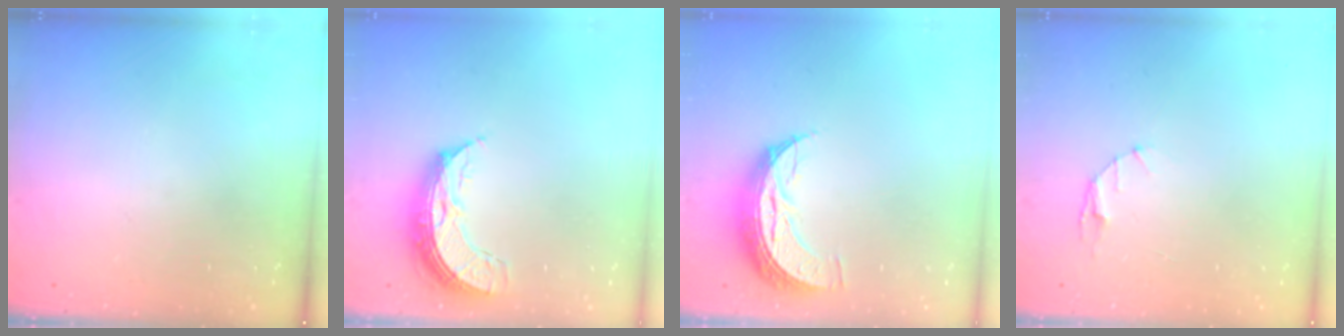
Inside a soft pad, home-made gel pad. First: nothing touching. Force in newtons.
{"total": 8.6, "press": 8.6, "slide": 0.7}
{"total": 8.7, "press": 8.7, "slide": 0.7}
{"total": 2.9, "press": 2.9, "slide": 0.4}